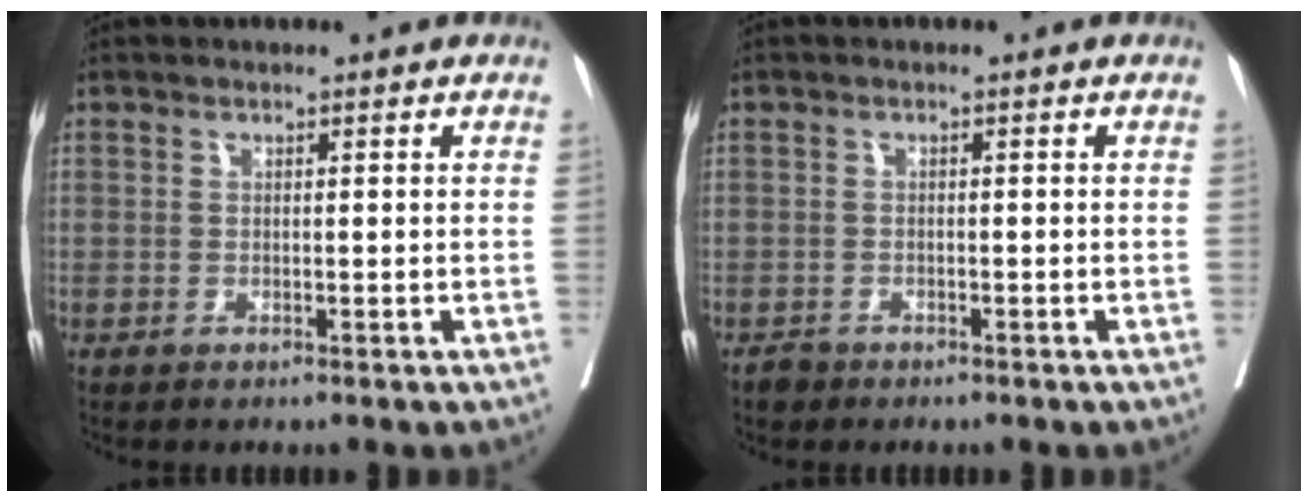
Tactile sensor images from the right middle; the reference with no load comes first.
{"total": 1.4, "force": [-1.1, 0.8, 0.2], "torque": [-0.007, 0.001, -0.019]}